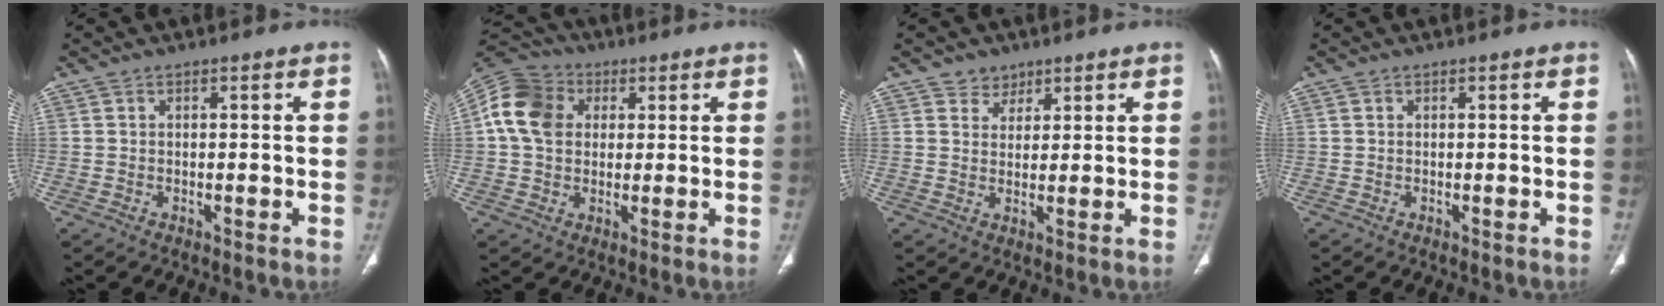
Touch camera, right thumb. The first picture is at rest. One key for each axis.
{"total": 11.6, "fx": 2.2, "fy": 9.3, "fz": 6.5, "tx": -0.119, "ty": 0.017, "tz": 0.031}
{"total": 3.4, "fx": 2.3, "fy": 2.5, "fz": 0.2, "tx": 0.019, "ty": -0.013, "tz": 0.032}
{"total": 0.0}